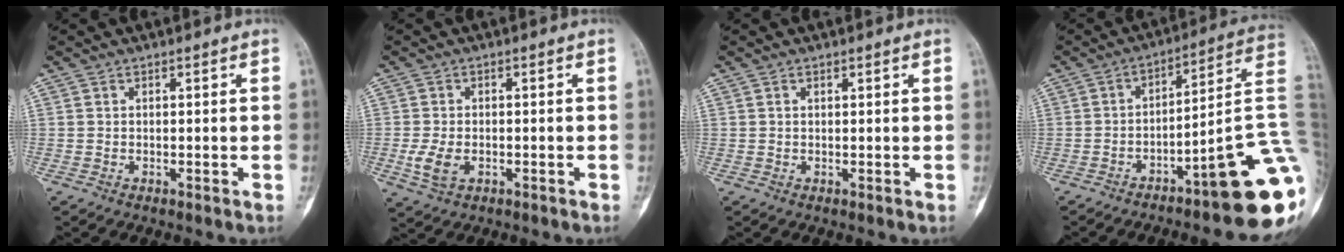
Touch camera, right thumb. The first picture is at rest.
{"total": 4.7, "force": [-1.2, 2.9, 3.5], "torque": [-0.080, -0.002, -0.017]}
{"total": 0.6, "force": [0.3, 0.3, 0.4], "torque": [-0.008, -0.001, 0.006]}
{"total": 19.0, "force": [-7.3, 2.5, 17.3], "torque": [-0.158, 0.067, -0.096]}